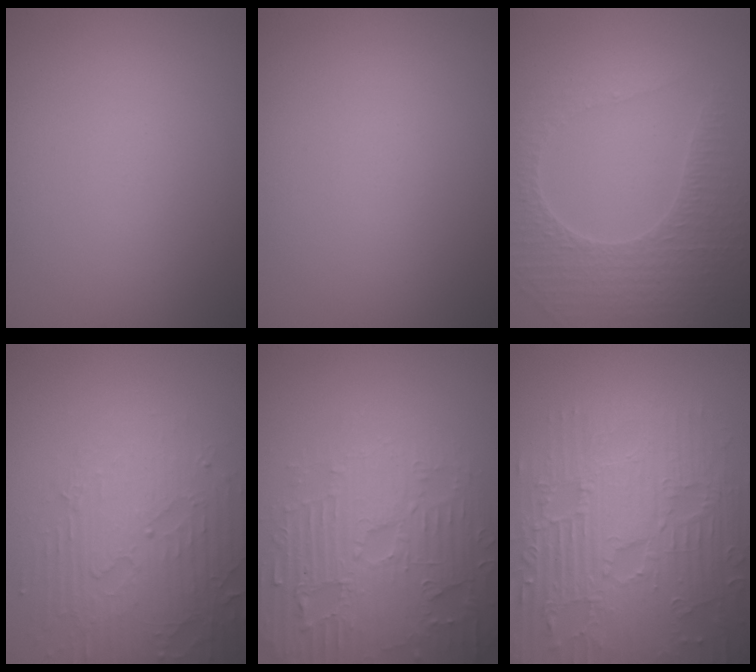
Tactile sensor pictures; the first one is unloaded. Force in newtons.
{"total": 0.0}
{"total": 4.2, "press": 3.2, "slide": 2.7}
{"total": 4.2, "press": 4.2, "slide": 0.6}
{"total": 5.4, "press": 5.3, "slide": 1.3}
{"total": 9.6, "press": 6.9, "slide": 6.7}